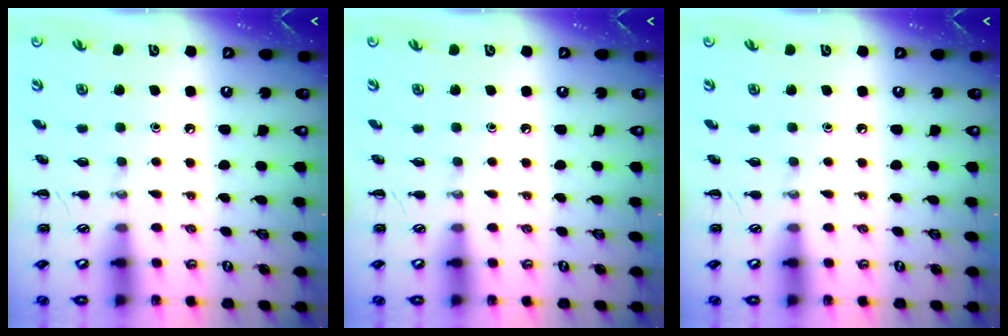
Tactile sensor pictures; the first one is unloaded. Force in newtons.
{"total": 0.0}
{"total": 0.0}